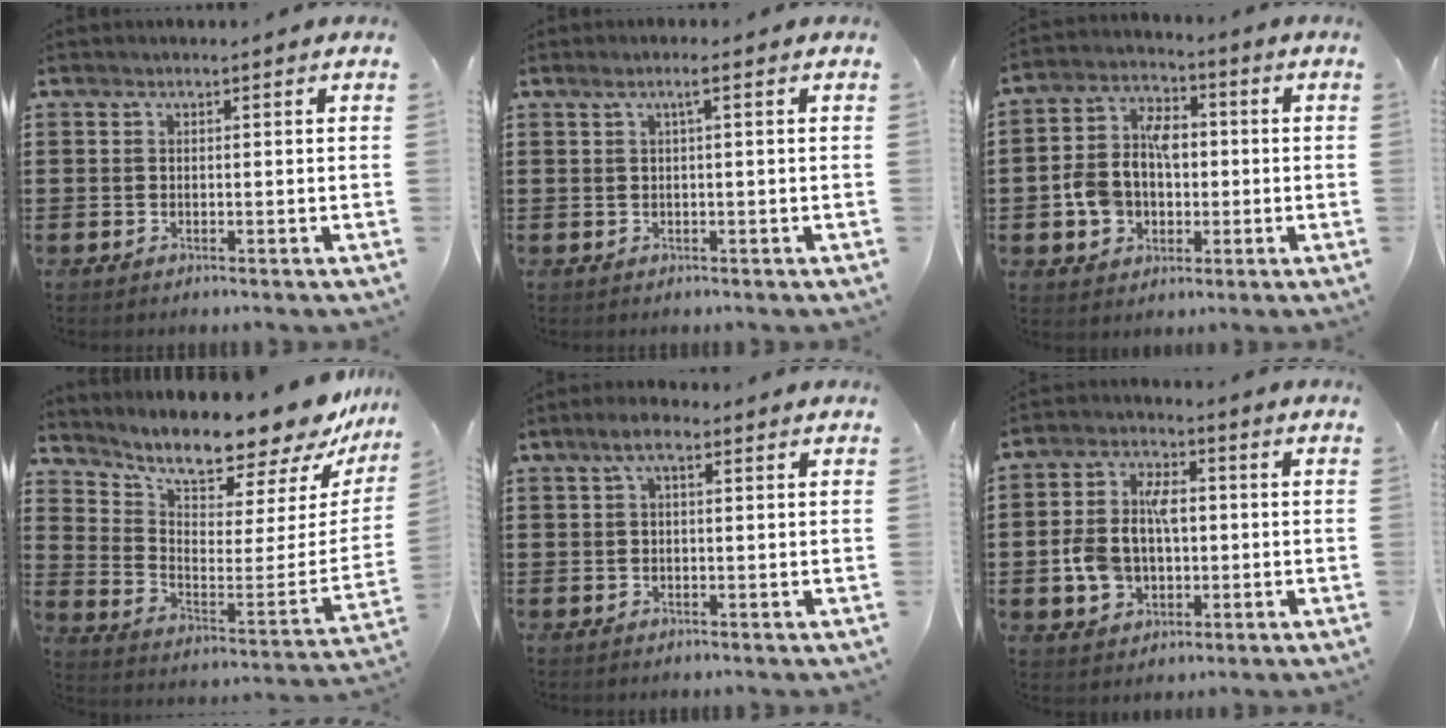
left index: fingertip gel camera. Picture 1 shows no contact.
{"total": 1.8, "force": [0.4, 0.0, 1.7], "torque": [-0.032, 0.003, 0.004]}
{"total": 8.7, "force": [-0.5, 6.8, 5.4], "torque": [-0.134, 0.016, -0.010]}
{"total": 10.7, "force": [9.6, 1.4, 4.5], "torque": [-0.092, -0.096, 0.156]}
{"total": 3.2, "force": [1.1, 1.2, 2.8], "torque": [-0.057, 0.009, 0.017]}
{"total": 8.6, "force": [-0.4, 6.0, 6.2], "torque": [-0.148, 0.013, -0.011]}